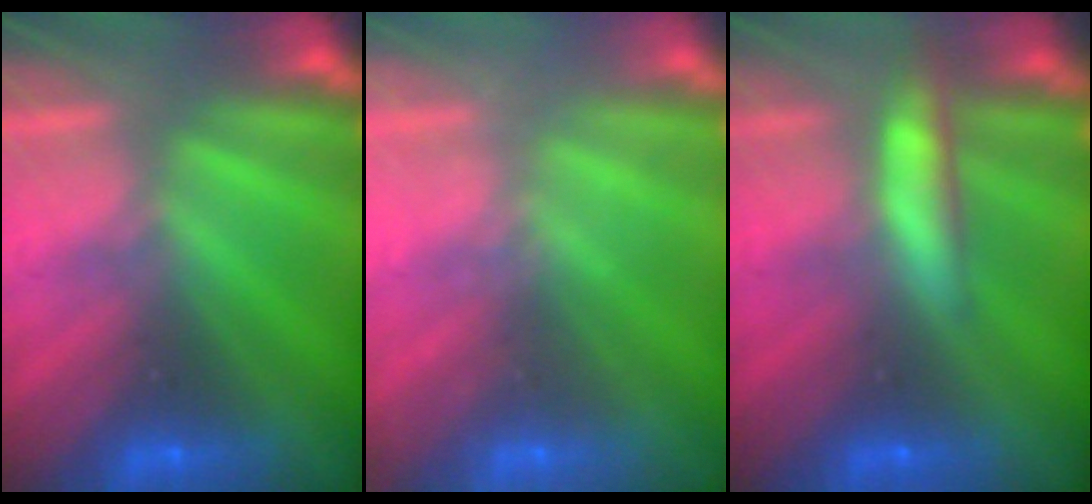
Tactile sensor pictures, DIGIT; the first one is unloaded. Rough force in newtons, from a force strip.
{"total": 2.4}
{"total": 8.6}